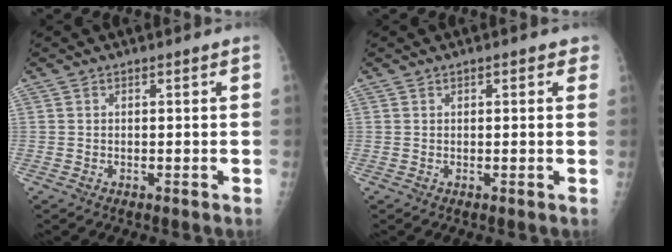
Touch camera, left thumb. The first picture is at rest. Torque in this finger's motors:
{"motor_torque": [-0.09, 0.10, -0.27, 0.04, -0.01]}